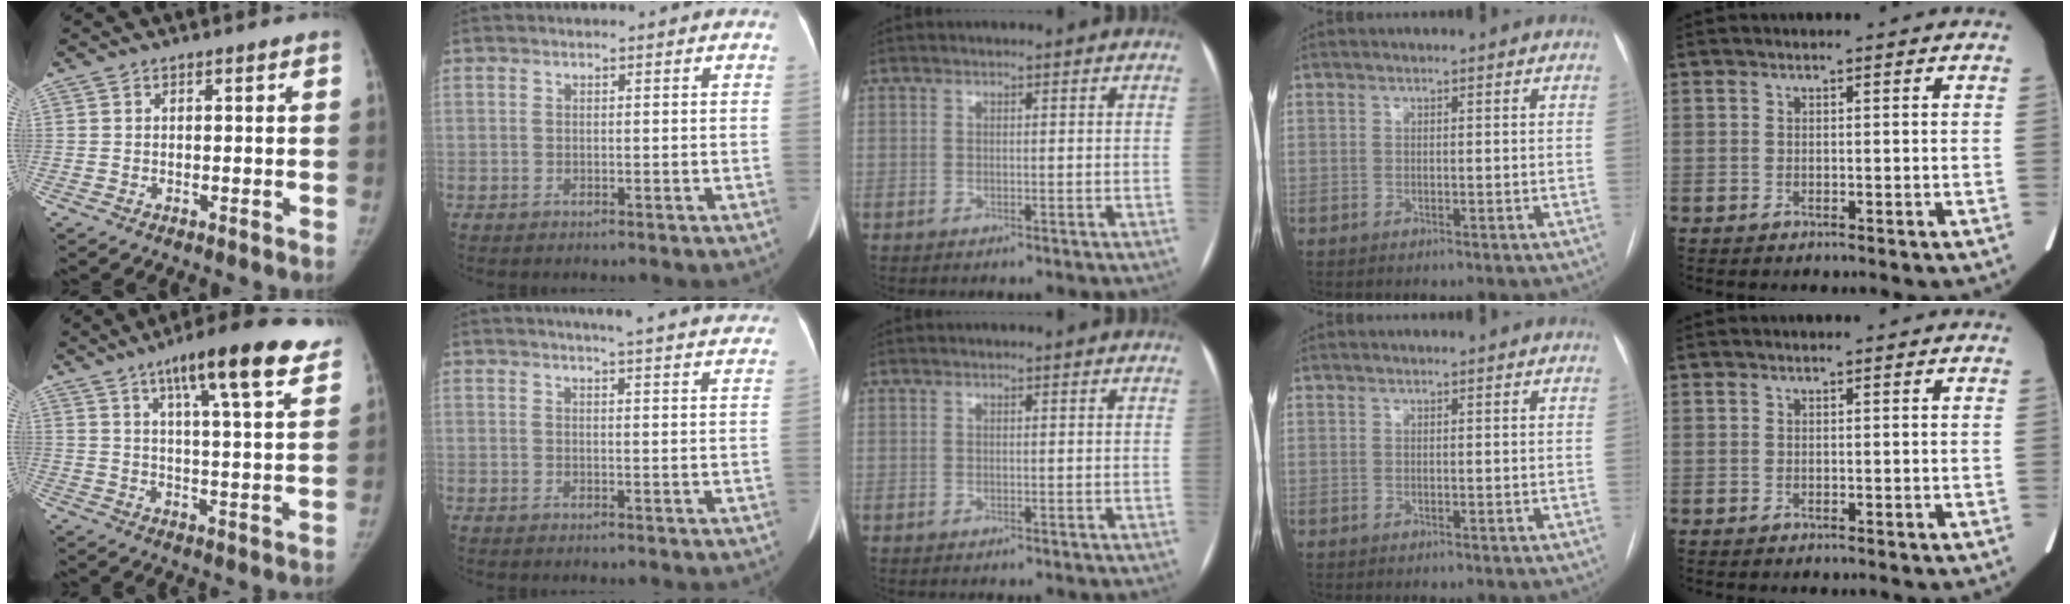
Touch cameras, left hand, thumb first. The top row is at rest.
{"thumb": {"total": 17.6, "force": [11.2, 3.2, 13.2], "torque": [-0.167, -0.034, 0.158]}, "index": {"total": 15.9, "force": [14.6, 1.1, 6.1], "torque": [-0.069, -0.013, 0.161]}}